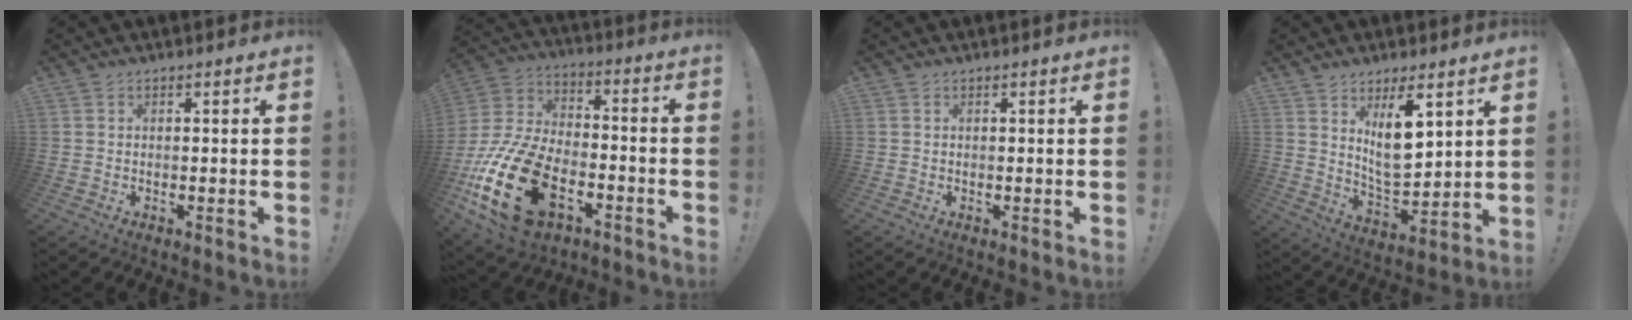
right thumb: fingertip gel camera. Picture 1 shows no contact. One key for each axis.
{"total": 25.5, "fx": -9.9, "fy": 15.3, "fz": 17.9, "tx": -0.352, "ty": 0.060, "tz": -0.157}
{"total": 0.0}
{"total": 11.2, "fx": 5.9, "fy": 4.8, "fz": 8.2, "tx": -0.127, "ty": -0.039, "tz": 0.109}